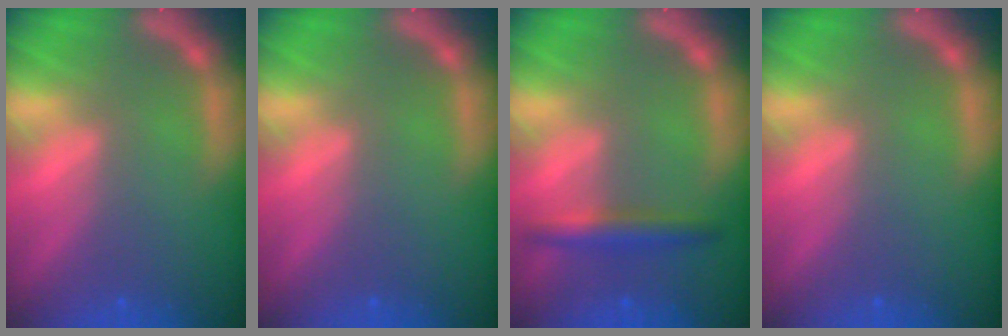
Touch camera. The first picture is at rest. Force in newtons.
{"total": 0.0}
{"total": 3.0}
{"total": 0.0}